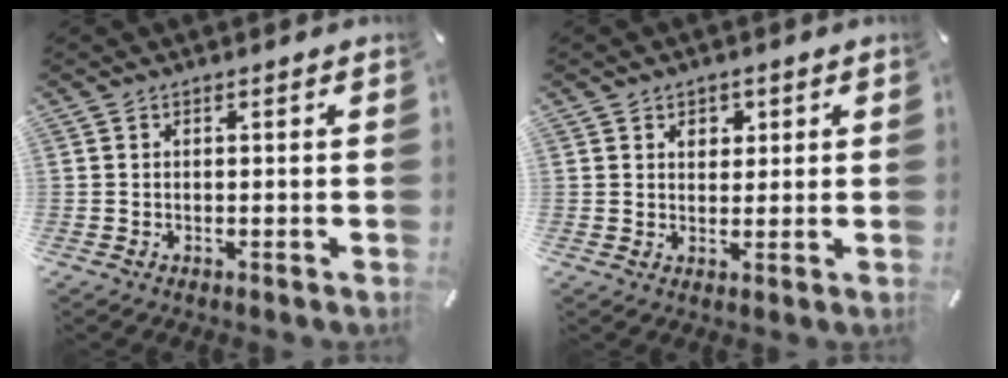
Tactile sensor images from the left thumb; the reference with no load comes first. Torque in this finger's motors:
{"motor_torque": [0.50, 0.41, 0.17, -0.20, 0.02]}